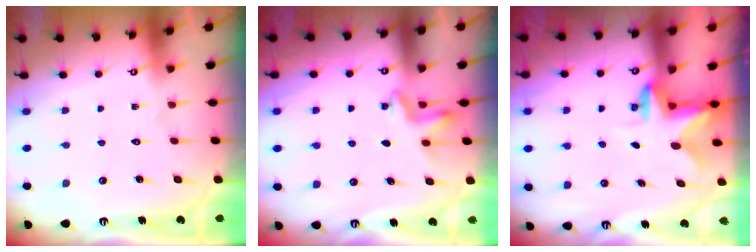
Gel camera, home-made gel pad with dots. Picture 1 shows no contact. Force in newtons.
{"total": 3.8, "press": 3.7, "slide": 0.8}
{"total": 2.5, "press": 2.4, "slide": 0.6}